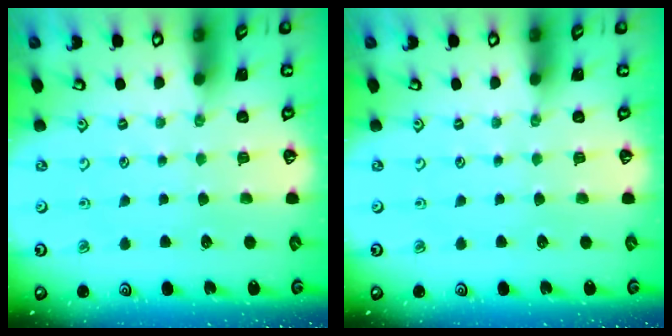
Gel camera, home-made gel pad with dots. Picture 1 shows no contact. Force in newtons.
{"total": 0.0}